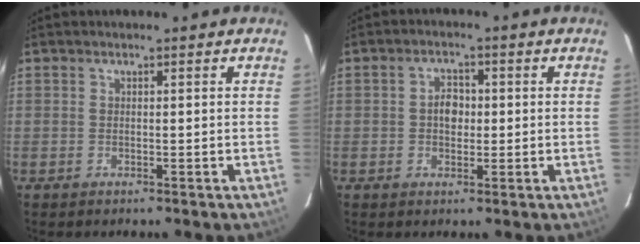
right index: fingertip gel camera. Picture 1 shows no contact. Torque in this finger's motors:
{"motor_torque": [0.31, 0.13, 0.12, 0.05]}